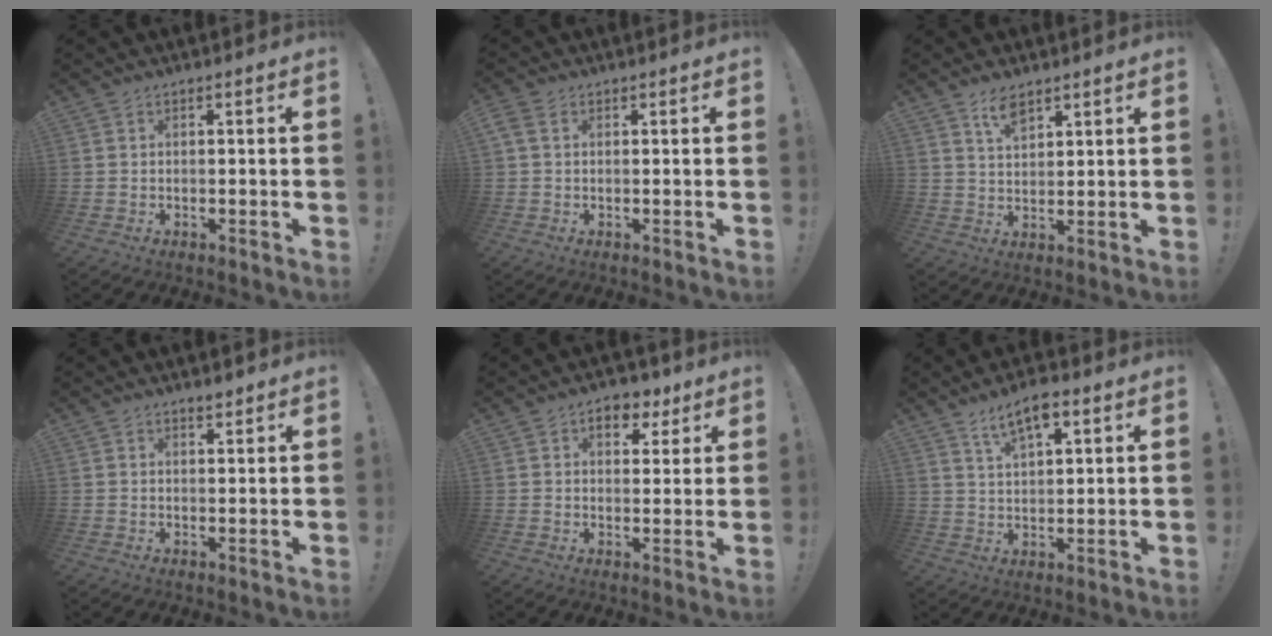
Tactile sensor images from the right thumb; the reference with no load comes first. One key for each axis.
{"total": 2.8, "fx": 0.9, "fy": 1.9, "fz": 1.9, "tx": -0.031, "ty": 0.004, "tz": 0.017}
{"total": 5.9, "fx": 4.1, "fy": 2.5, "fz": 3.4, "tx": -0.067, "ty": -0.016, "tz": 0.075}
{"total": 2.0, "fx": 1.7, "fy": 0.7, "fz": 0.7, "tx": 0.008, "ty": -0.015, "tz": 0.028}
{"total": 7.2, "fx": 3.7, "fy": 5.1, "fz": 3.4, "tx": -0.029, "ty": -0.017, "tz": 0.062}
{"total": 8.2, "fx": 5.1, "fy": 3.2, "fz": 5.5, "tx": -0.091, "ty": -0.015, "tz": 0.091}